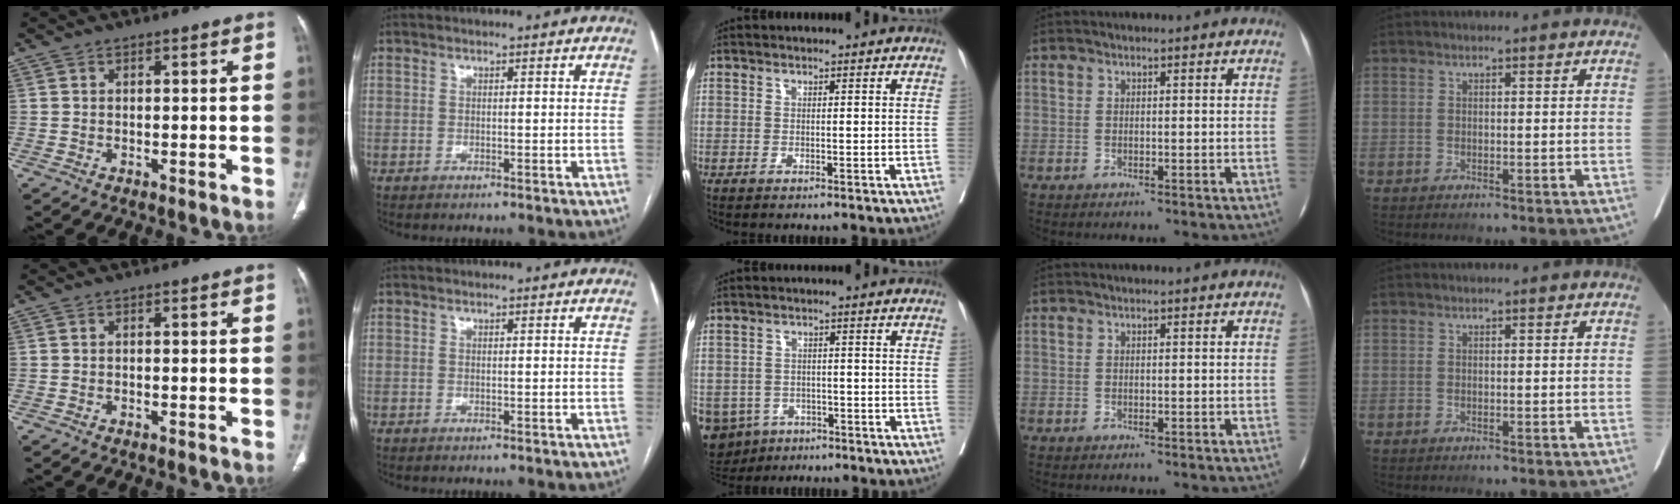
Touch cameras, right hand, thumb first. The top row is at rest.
{"middle": {"total": 9.8, "force": [-5.7, 7.7, 2.3], "torque": [-0.065, -0.002, -0.078]}}